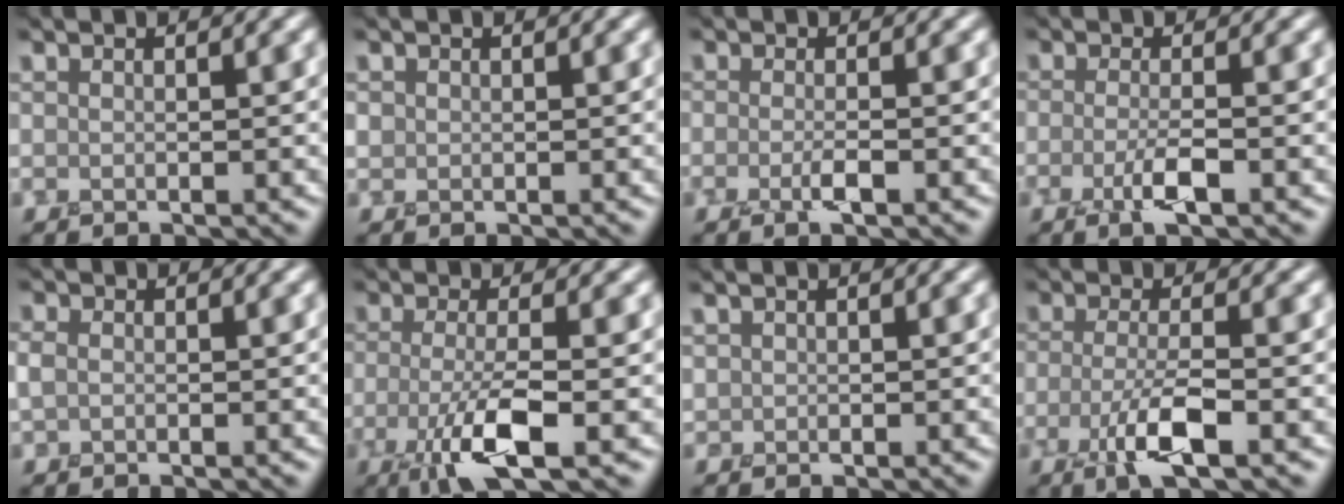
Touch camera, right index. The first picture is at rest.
{"total": 0.6, "force": [0.1, 0.6, -0.2], "torque": [0.000, 0.002, 0.003]}
{"total": 1.4, "force": [-0.7, 0.2, 1.3], "torque": [-0.031, -0.002, -0.017]}
{"total": 2.2, "force": [-1.0, 0.4, 1.8], "torque": [-0.043, 0.000, -0.024]}
{"total": 0.6, "force": [0.0, 0.5, 0.0], "torque": [-0.006, 0.006, -0.003]}
{"total": 4.9, "force": [-1.8, 1.2, 4.4], "torque": [-0.094, -0.006, -0.036]}
{"total": 0.6, "force": [0.5, 0.0, -0.3], "torque": [0.000, 0.007, 0.012]}
{"total": 3.8, "force": [-1.7, 0.9, 3.2], "torque": [-0.069, -0.001, -0.036]}